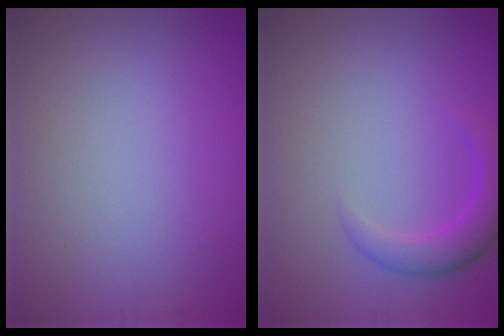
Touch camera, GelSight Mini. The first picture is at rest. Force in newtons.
{"total": 2.7, "press": 2.7, "slide": 0.1}